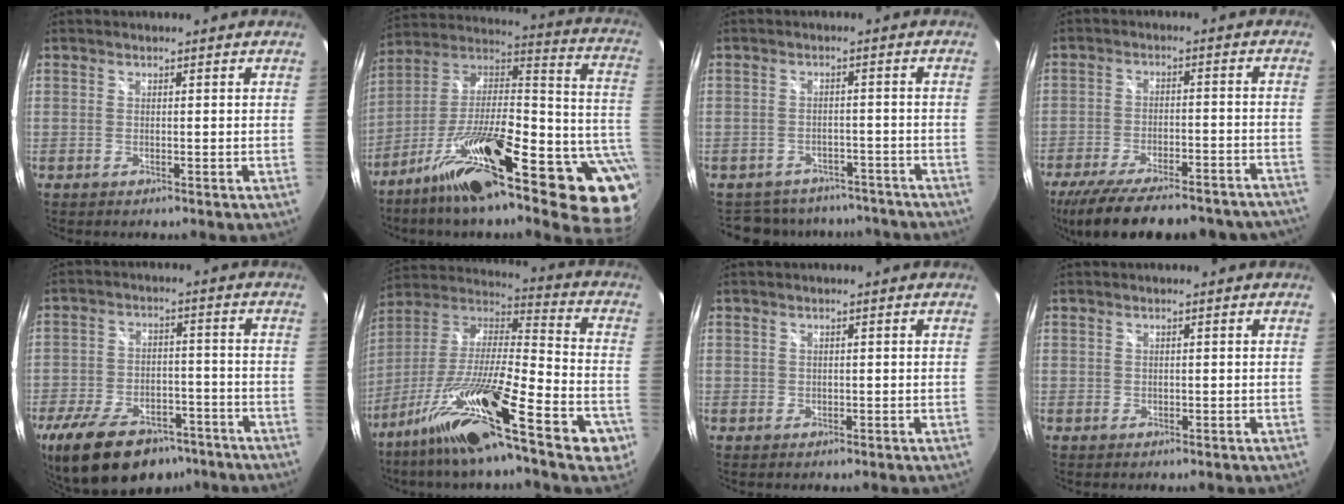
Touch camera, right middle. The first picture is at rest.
{"total": 31.0, "force": [-14.3, 10.4, 25.5], "torque": [-0.347, 0.009, -0.230]}
{"total": 12.4, "force": [-10.6, 5.6, 2.9], "torque": [-0.070, 0.018, -0.131]}
{"total": 25.8, "force": [-22.0, 6.8, 11.8], "torque": [-0.225, -0.033, -0.295]}
{"total": 19.3, "force": [-13.3, 9.5, 10.2], "torque": [-0.219, -0.018, -0.204]}
{"total": 25.5, "force": [-15.0, 4.5, 20.0], "torque": [-0.326, -0.039, -0.259]}
{"total": 0.0}
{"total": 0.0}